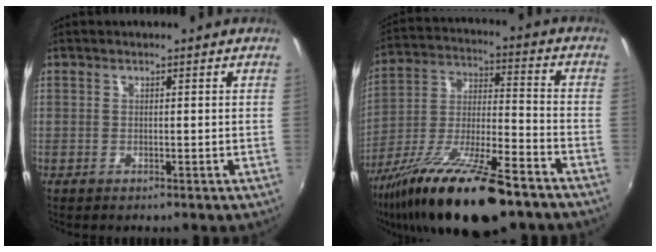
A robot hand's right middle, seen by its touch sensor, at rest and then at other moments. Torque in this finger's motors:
{"motor_torque": [1.15, -0.99, 0.54, 0.21]}